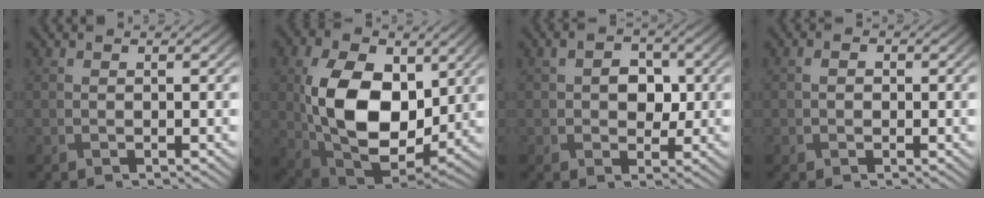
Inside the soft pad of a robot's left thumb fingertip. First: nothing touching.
{"total": 14.9, "force": [1.6, 9.6, 11.3], "torque": [-0.226, -0.001, 0.037]}
{"total": 3.9, "force": [0.2, 2.8, 2.6], "torque": [-0.048, -0.001, -0.003]}
{"total": 1.1, "force": [-0.1, 0.9, 0.5], "torque": [-0.010, -0.003, -0.003]}